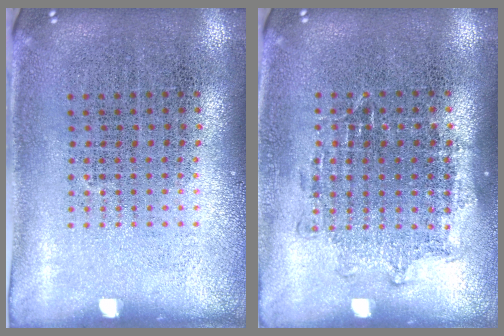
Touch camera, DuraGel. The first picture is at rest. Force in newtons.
{"total": 1.1, "press": 1.0, "slide": 0.5}